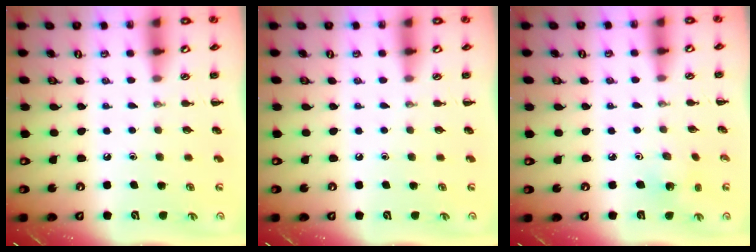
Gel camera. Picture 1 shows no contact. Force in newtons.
{"total": 0.0}
{"total": 1.9, "press": 1.8, "slide": 0.6}